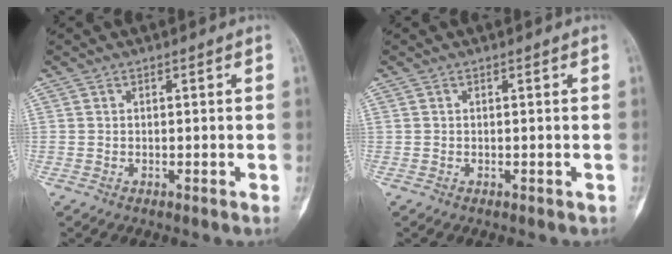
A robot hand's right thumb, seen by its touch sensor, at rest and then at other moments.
{"total": 0.0}